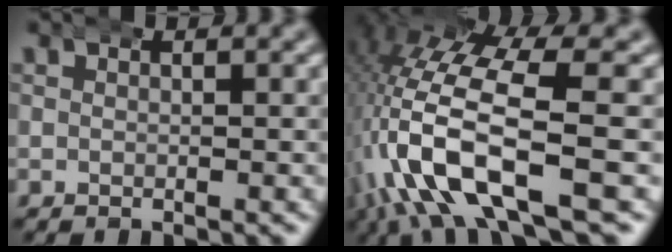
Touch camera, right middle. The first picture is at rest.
{"total": 9.5, "force": [-1.9, 4.2, 8.3], "torque": [-0.185, -0.017, -0.020]}